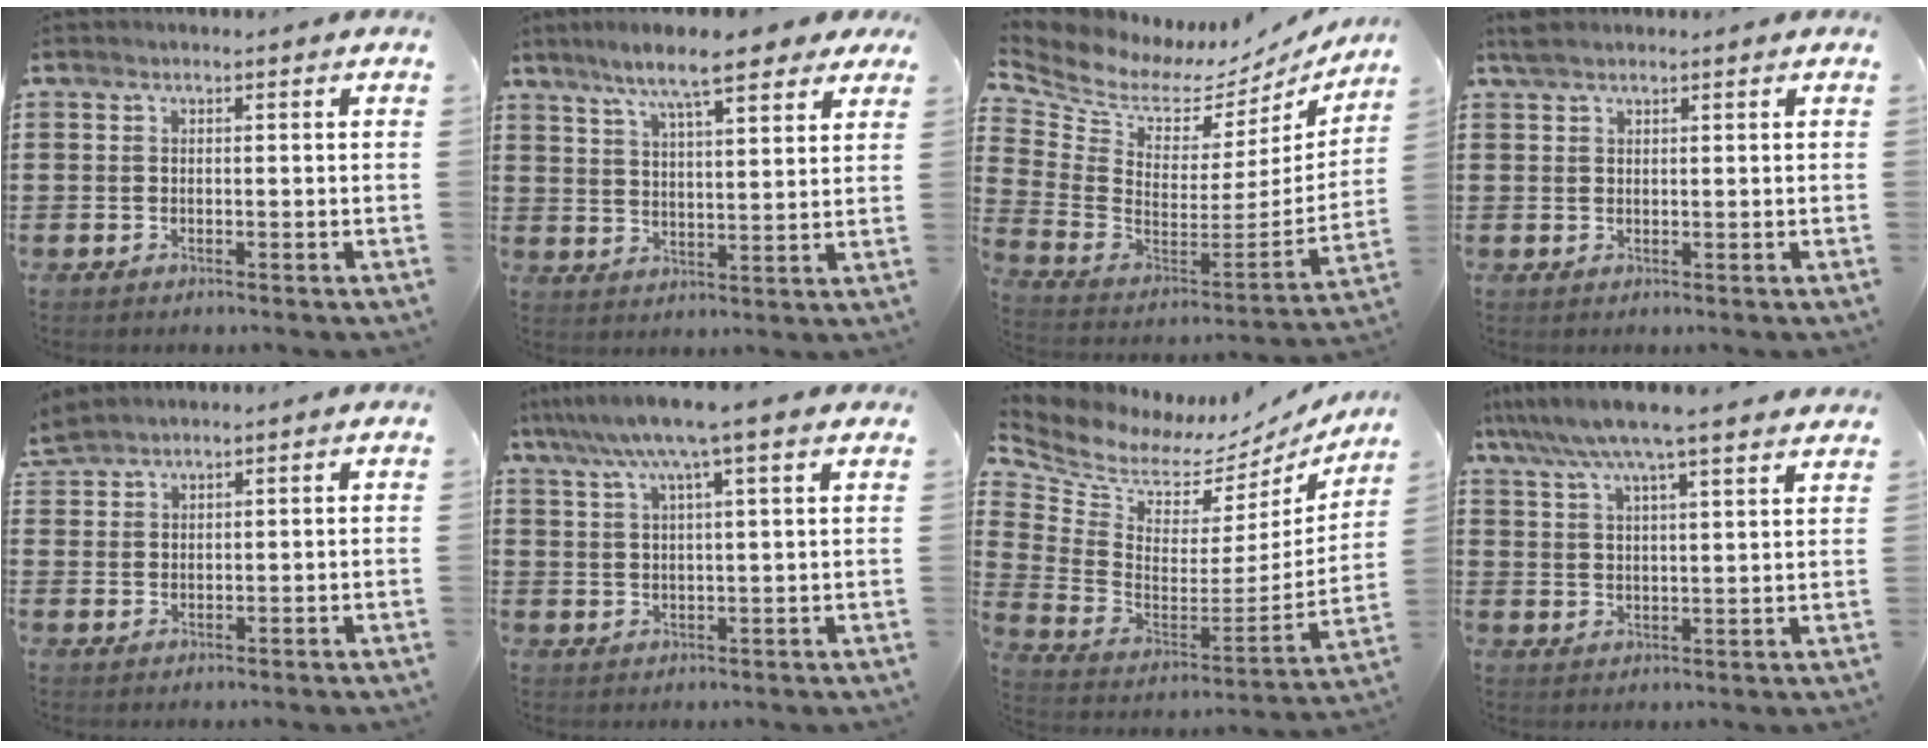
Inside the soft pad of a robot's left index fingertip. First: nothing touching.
{"total": 9.2, "force": [7.4, 1.3, 5.5], "torque": [-0.119, -0.015, 0.129]}
{"total": 5.8, "force": [4.4, 3.0, 2.3], "torque": [-0.078, -0.045, 0.073]}
{"total": 1.6, "force": [1.4, 0.5, 0.8], "torque": [-0.018, 0.002, 0.026]}
{"total": 2.2, "force": [2.1, 0.1, 0.2], "torque": [-0.010, 0.000, 0.043]}
{"total": 7.5, "force": [5.2, -0.1, 5.4], "torque": [-0.117, -0.010, 0.088]}
{"total": 5.9, "force": [4.6, 2.9, 2.4], "torque": [-0.080, -0.047, 0.076]}
{"total": 7.1, "force": [6.2, -0.3, 3.4], "torque": [-0.085, -0.028, 0.107]}